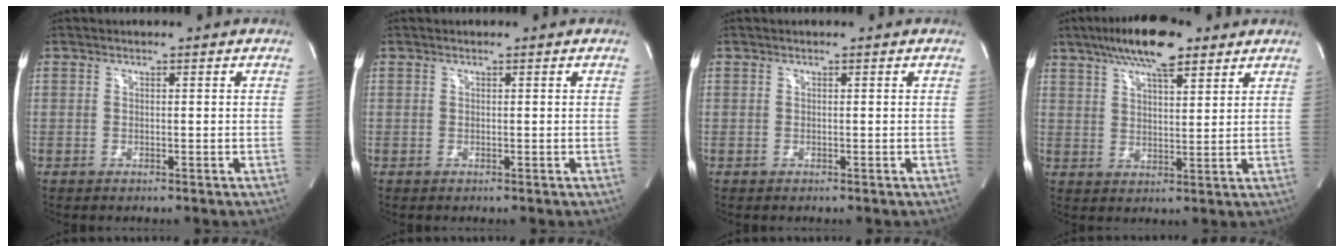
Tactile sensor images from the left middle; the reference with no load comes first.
{"total": 0.0}
{"total": 0.0}
{"total": 11.4, "force": [7.8, 2.9, 7.7], "torque": [-0.138, 0.016, 0.133]}